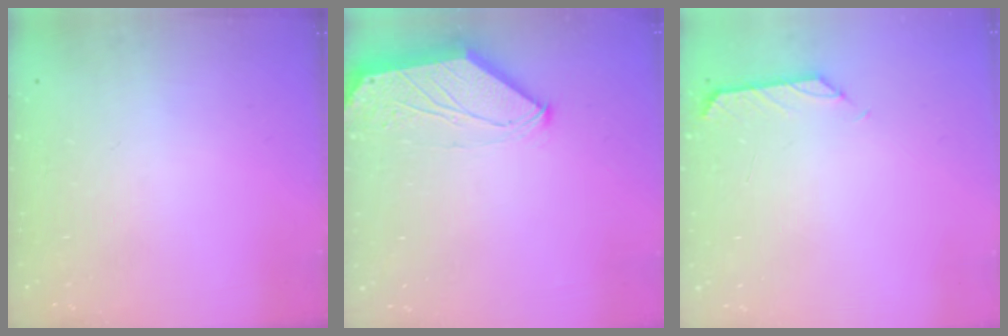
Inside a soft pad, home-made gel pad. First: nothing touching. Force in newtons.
{"total": 0.0}
{"total": 0.0}